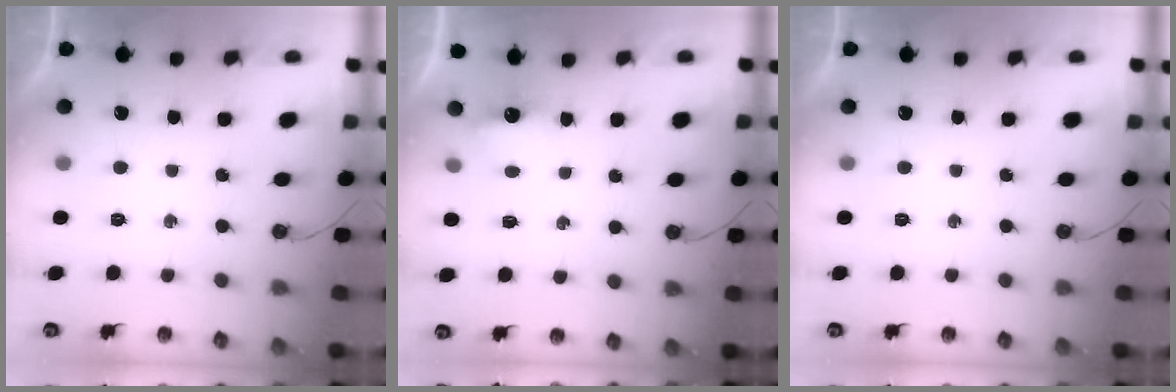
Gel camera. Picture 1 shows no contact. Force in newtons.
{"total": 4.0, "press": 3.9, "slide": 0.6}
{"total": 0.0}